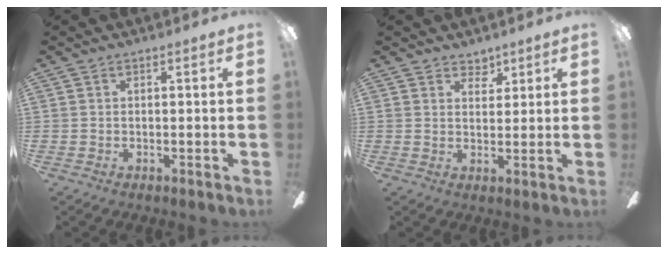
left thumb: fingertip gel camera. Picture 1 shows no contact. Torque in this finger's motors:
{"motor_torque": [-0.11, -0.11, -0.52, 0.24, 0.07]}